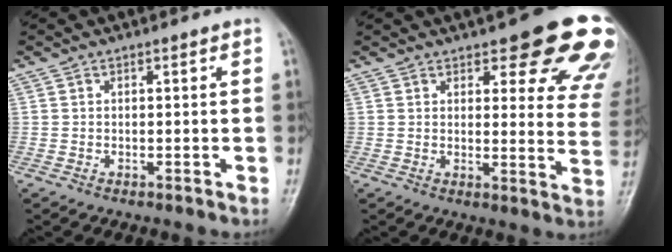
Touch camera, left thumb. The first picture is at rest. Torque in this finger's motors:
{"motor_torque": [0.93, 0.13, 1.61, -1.16, 0.12]}